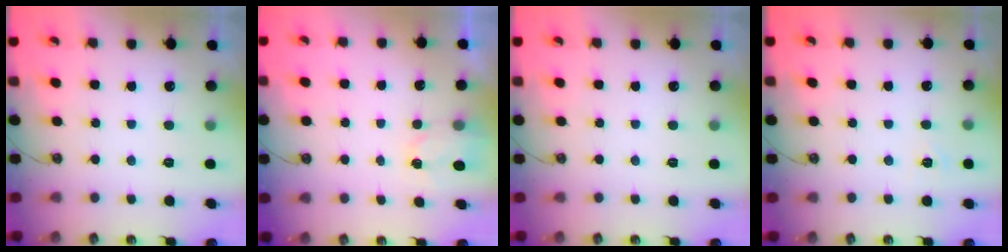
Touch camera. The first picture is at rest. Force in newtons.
{"total": 2.4, "press": 2.4, "slide": 0.3}
{"total": 0.0}
{"total": 3.5, "press": 3.4, "slide": 0.4}